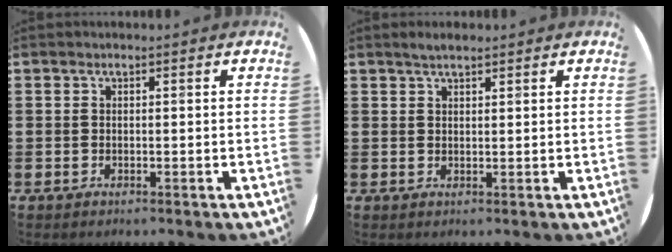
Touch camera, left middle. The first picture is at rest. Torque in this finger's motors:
{"motor_torque": [0.35, -0.17, 0.03, 0.00]}